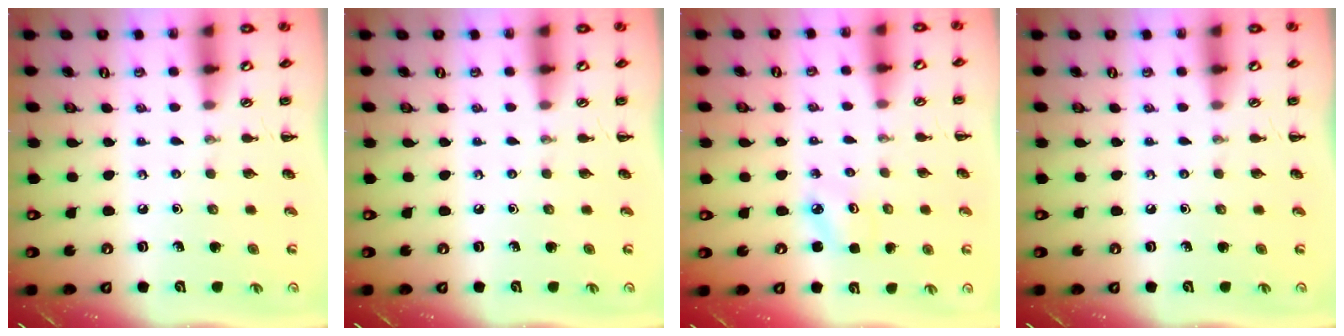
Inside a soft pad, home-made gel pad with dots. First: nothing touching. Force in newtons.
{"total": 0.0}
{"total": 2.5, "press": 2.4, "slide": 0.6}
{"total": 0.0}